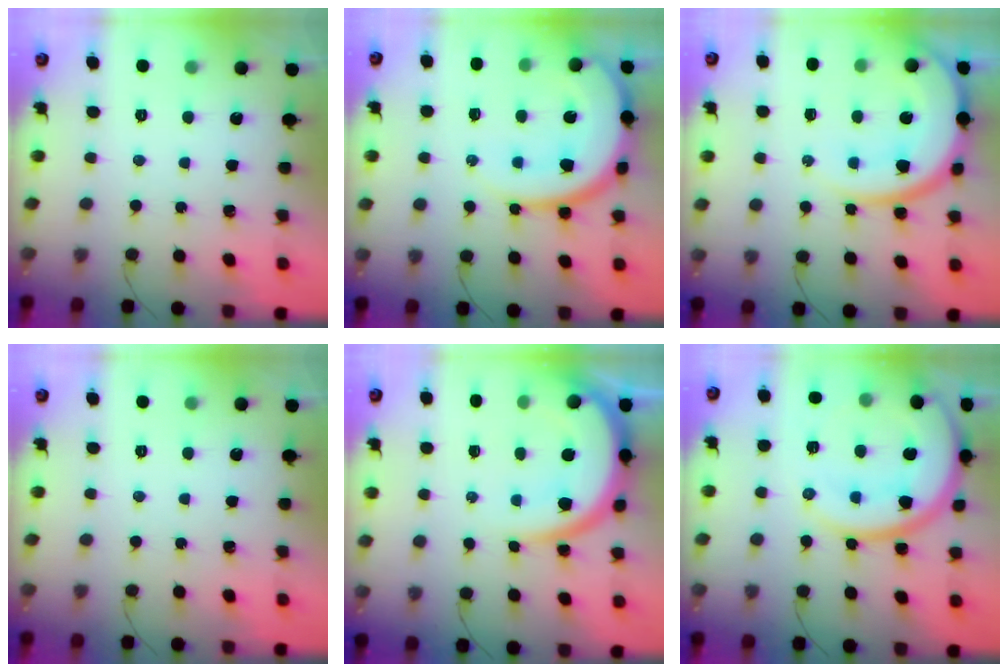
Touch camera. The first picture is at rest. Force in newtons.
{"total": 15.2, "press": 15.1, "slide": 1.6}
{"total": 16.6, "press": 16.3, "slide": 2.8}
{"total": 0.0}
{"total": 12.9, "press": 12.8, "slide": 1.2}
{"total": 19.2, "press": 19.1, "slide": 1.4}